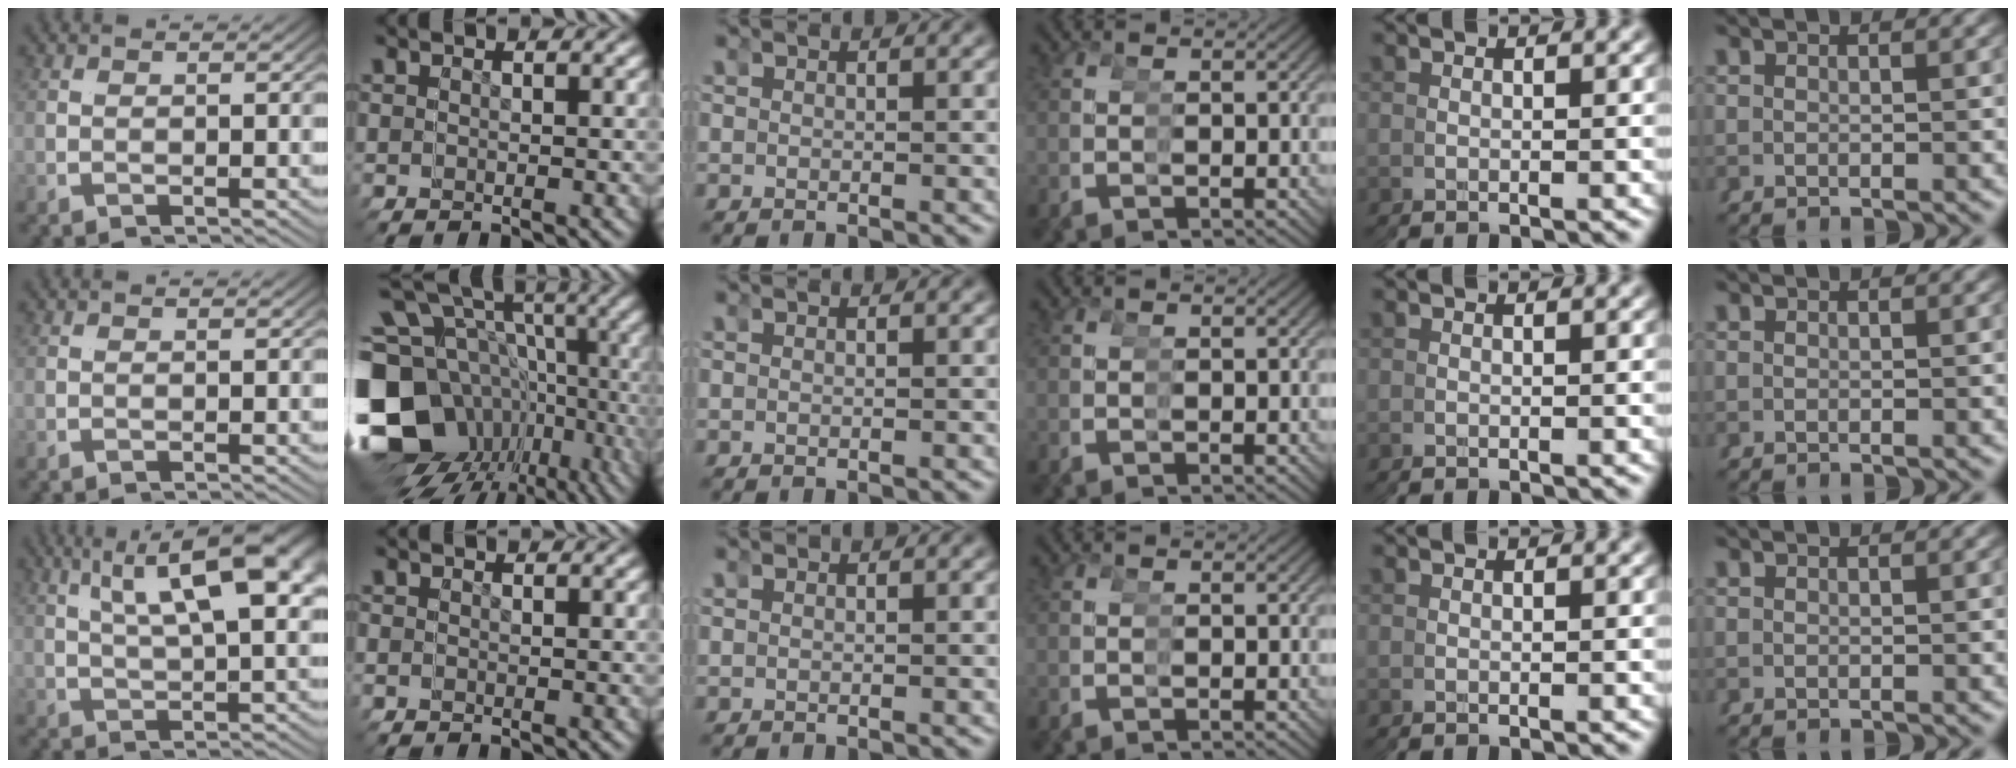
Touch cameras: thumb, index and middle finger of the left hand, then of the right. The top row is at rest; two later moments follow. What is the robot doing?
{"motion": "grasp_and_lifting", "object": "tape"}